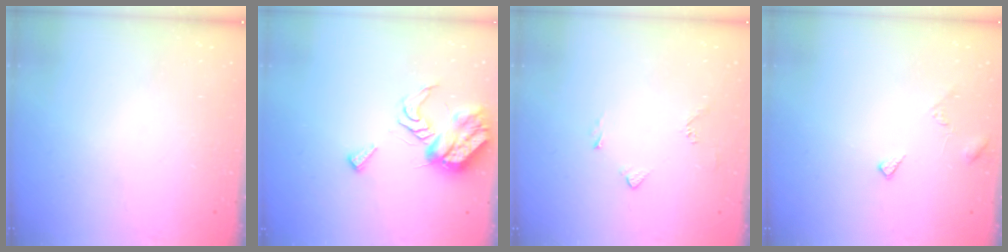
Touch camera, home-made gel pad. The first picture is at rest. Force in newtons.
{"total": 9.0, "press": 9.0, "slide": 0.8}
{"total": 3.6, "press": 3.6, "slide": 0.5}
{"total": 5.1, "press": 5.0, "slide": 0.4}